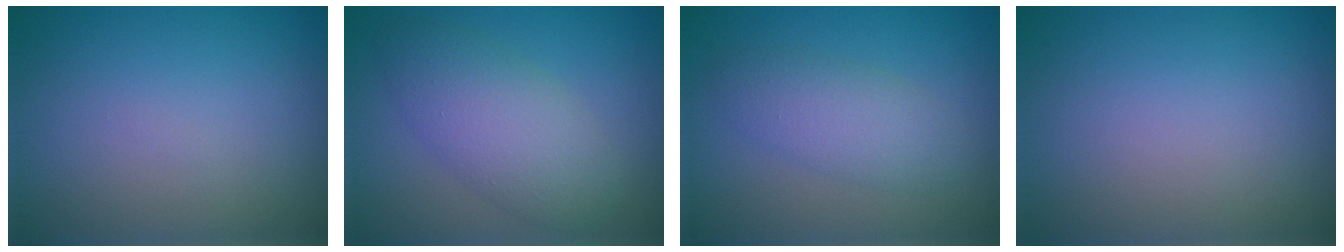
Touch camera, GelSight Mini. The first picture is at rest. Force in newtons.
{"total": 5.0, "press": 5.0, "slide": 0.1}
{"total": 3.2, "press": 3.2, "slide": 0.0}
{"total": 0.0}